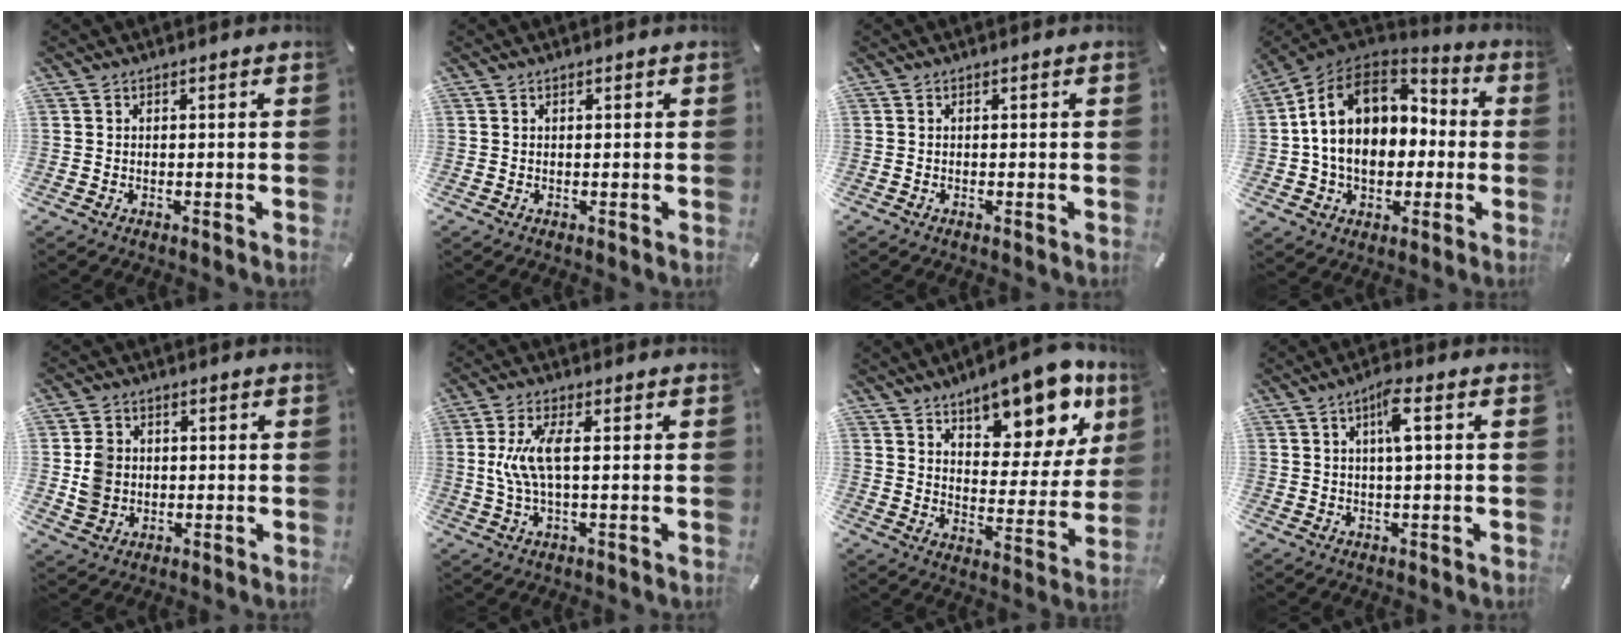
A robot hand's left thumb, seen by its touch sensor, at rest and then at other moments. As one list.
[{"total": 0.0}, {"total": 0.5, "force": [-0.2, 0.1, 0.5], "torque": [-0.008, -0.003, -0.003]}, {"total": 17.0, "force": [1.3, 13.6, 10.2], "torque": [-0.188, 0.007, 0.025]}, {"total": 6.2, "force": [0.0, 5.8, 2.2], "torque": [-0.055, 0.010, 0.002]}, {"total": 8.3, "force": [0.6, 2.8, 7.8], "torque": [-0.172, -0.008, 0.005]}, {"total": 13.8, "force": [10.9, 5.7, 6.2], "torque": [-0.078, -0.089, 0.189]}, {"total": 5.4, "force": [1.3, 0.9, 5.1], "torque": [-0.094, 0.001, 0.017]}]